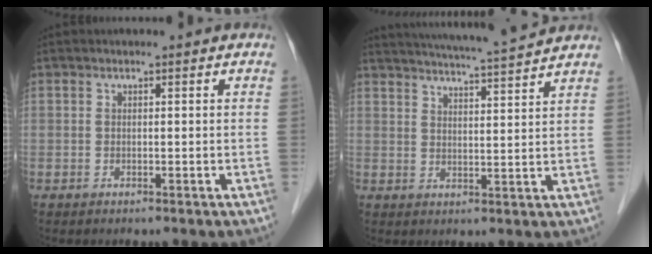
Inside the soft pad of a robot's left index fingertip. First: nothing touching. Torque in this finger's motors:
{"motor_torque": [0.05, -0.32, 0.42, 0.11]}